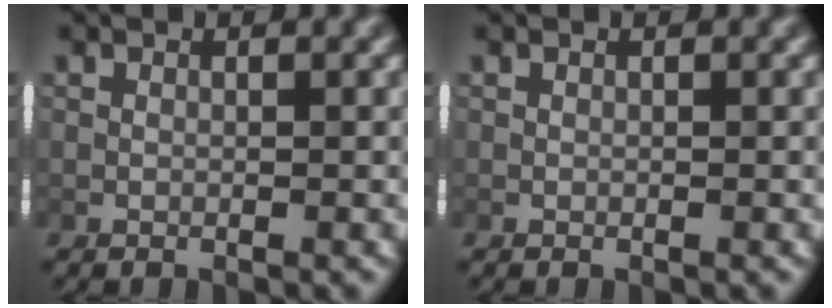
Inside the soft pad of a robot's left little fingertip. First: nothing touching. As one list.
[{"total": 0.0}]